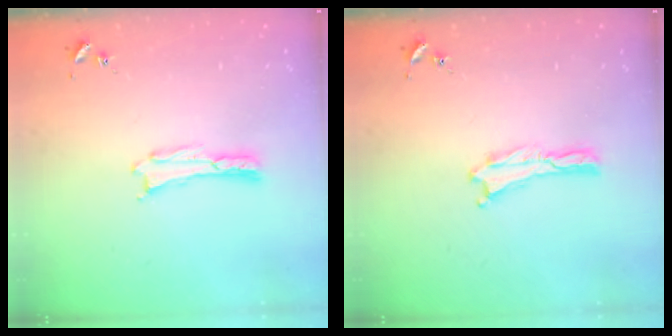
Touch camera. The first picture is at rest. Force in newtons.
{"total": 0.0}